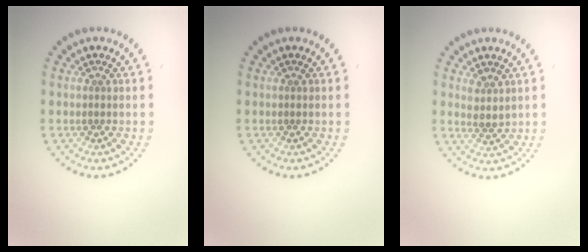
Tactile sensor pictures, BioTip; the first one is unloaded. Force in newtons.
{"total": 0.0}
{"total": 1.8, "press": 1.5, "slide": 1.0}